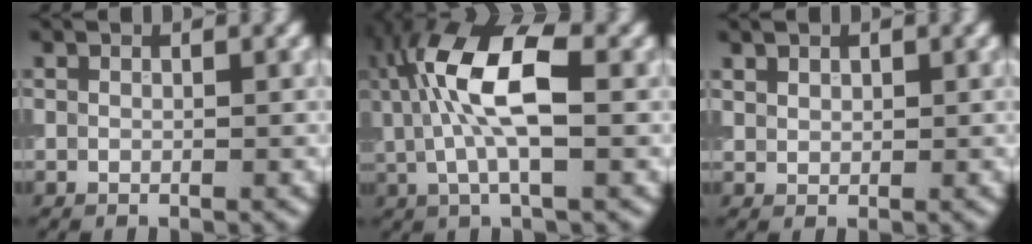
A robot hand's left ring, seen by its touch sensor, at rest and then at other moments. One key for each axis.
{"total": 8.1, "fx": 1.3, "fy": 2.8, "fz": 7.5, "tx": -0.149, "ty": 0.006, "tz": 0.020}
{"total": 1.1, "fx": 0.9, "fy": 0.6, "fz": 0.1, "tx": -0.003, "ty": 0.002, "tz": 0.018}